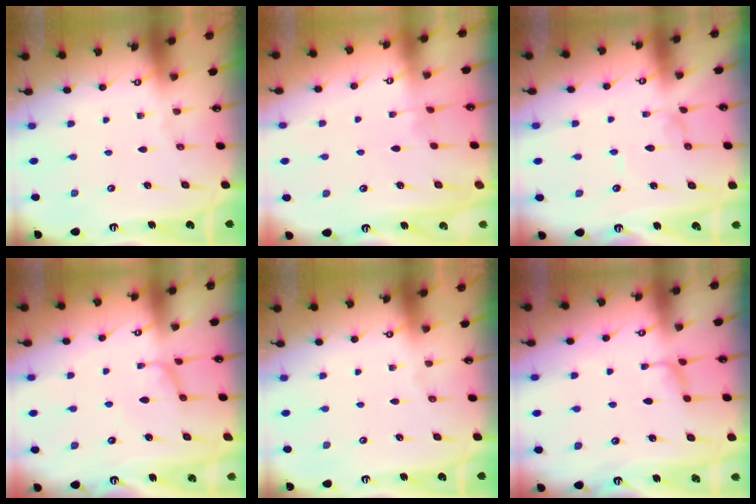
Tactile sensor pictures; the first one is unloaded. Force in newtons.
{"total": 3.9, "press": 3.9, "slide": 0.2}
{"total": 1.3, "press": 1.3, "slide": 0.0}
{"total": 1.1, "press": 1.0, "slide": 0.4}
{"total": 0.0}
{"total": 1.6, "press": 1.5, "slide": 0.6}